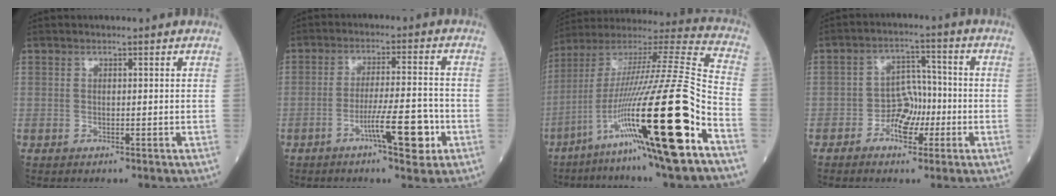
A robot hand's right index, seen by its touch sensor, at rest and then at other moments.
{"total": 7.7, "force": [-3.5, 0.9, 6.8], "torque": [-0.113, -0.001, -0.053]}
{"total": 27.6, "force": [-10.9, 0.2, 25.4], "torque": [-0.427, -0.036, -0.193]}
{"total": 5.5, "force": [-2.1, 3.6, 3.5], "torque": [-0.054, 0.015, -0.039]}